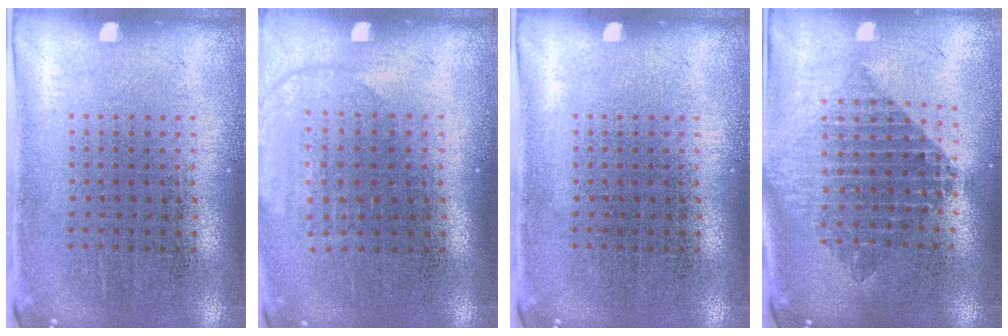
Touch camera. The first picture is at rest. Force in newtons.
{"total": 1.3, "press": 1.1, "slide": 0.8}
{"total": 0.0}
{"total": 2.1, "press": 1.6, "slide": 1.3}